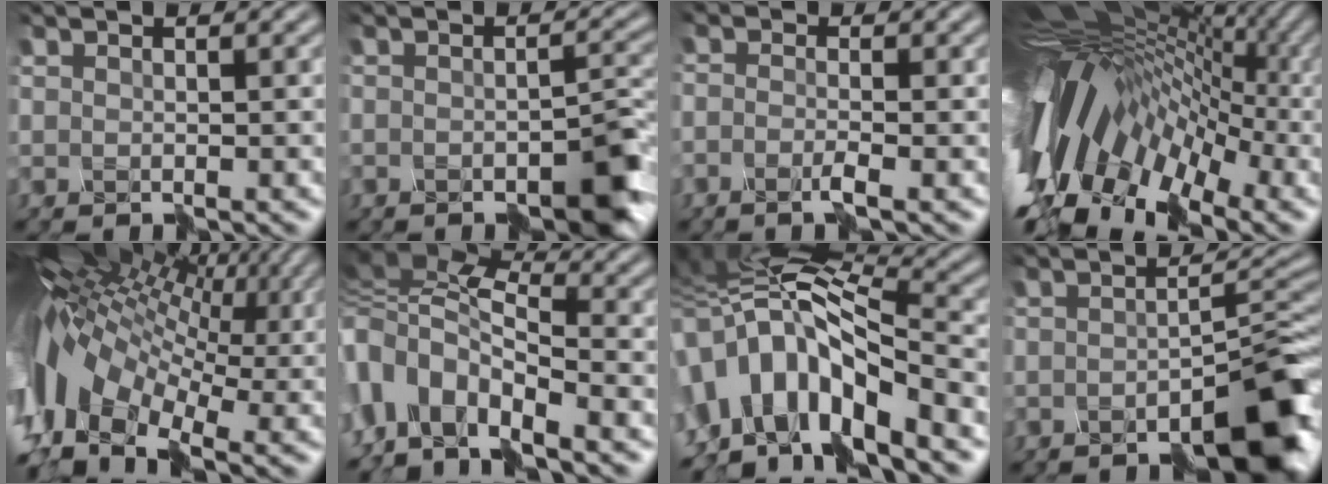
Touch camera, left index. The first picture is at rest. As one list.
[{"total": 5.8, "force": [-4.0, 1.9, 3.8], "torque": [-0.051, -0.011, -0.059]}, {"total": 1.9, "force": [-1.7, -0.8, -0.1], "torque": [-0.015, 0.000, -0.034]}, {"total": 14.0, "force": [-3.7, 8.5, 10.5], "torque": [-0.201, 0.024, -0.066]}, {"total": 12.2, "force": [0.4, 7.8, 9.4], "torque": [-0.199, 0.014, 0.031]}, {"total": 6.5, "force": [-2.6, 3.4, 4.8], "torque": [-0.095, 0.020, -0.069]}, {"total": 10.8, "force": [-4.1, 5.0, 8.7], "torque": [-0.172, 0.020, -0.072]}, {"total": 6.9, "force": [-4.9, 1.3, 4.7], "torque": [-0.054, 0.007, -0.078]}]